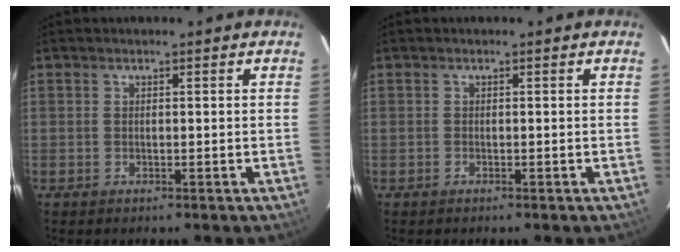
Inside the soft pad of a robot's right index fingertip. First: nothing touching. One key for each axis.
{"total": 0.0}